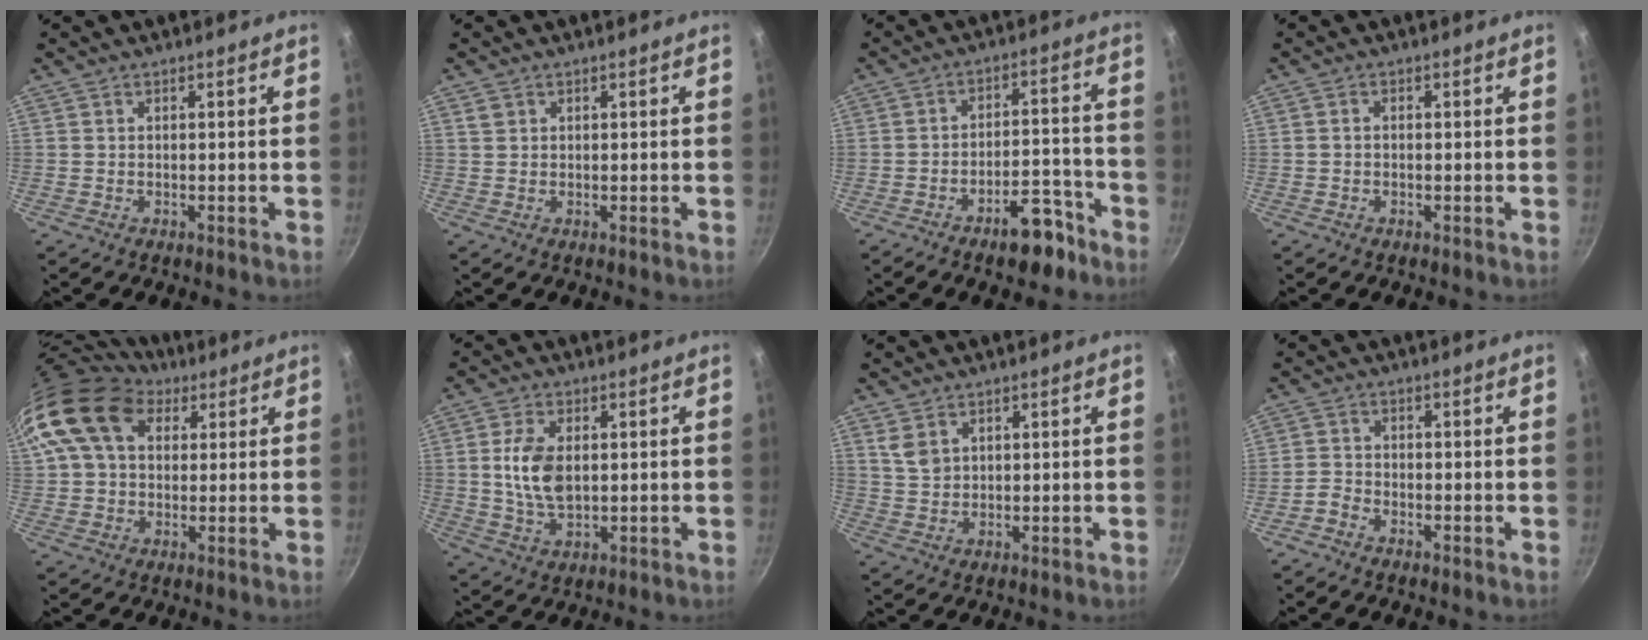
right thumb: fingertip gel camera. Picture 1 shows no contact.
{"total": 1.4, "force": [0.6, 1.2, 0.4], "torque": [-0.004, 0.003, 0.010]}
{"total": 9.4, "force": [-6.2, 4.1, 5.7], "torque": [-0.053, 0.063, -0.080]}
{"total": 1.0, "force": [-0.2, 0.8, 0.6], "torque": [-0.012, 0.006, -0.004]}
{"total": 17.3, "force": [6.6, 12.2, 10.5], "torque": [-0.192, 0.017, 0.106]}
{"total": 8.9, "force": [1.2, 5.2, 7.1], "torque": [-0.132, -0.008, 0.024]}
{"total": 4.2, "force": [2.1, 2.8, 2.2], "torque": [-0.031, -0.005, 0.048]}
{"total": 2.3, "force": [-1.8, 1.2, 0.7], "torque": [-0.017, 0.018, -0.042]}